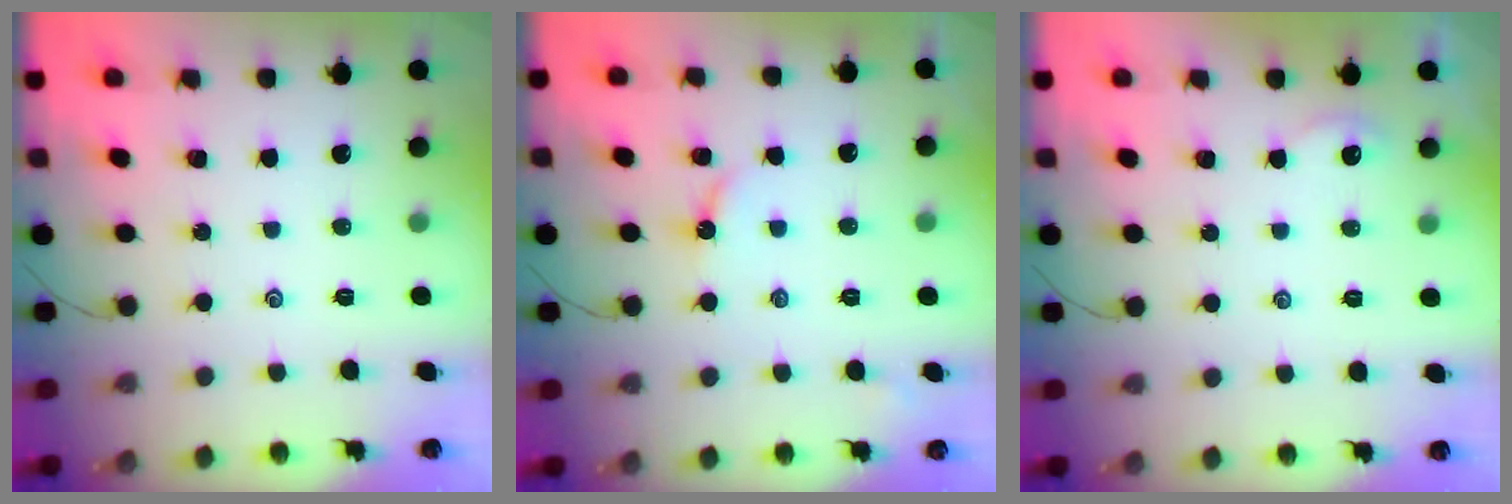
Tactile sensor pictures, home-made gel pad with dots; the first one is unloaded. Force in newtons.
{"total": 2.8, "press": 2.8, "slide": 0.2}
{"total": 3.1, "press": 3.1, "slide": 0.3}